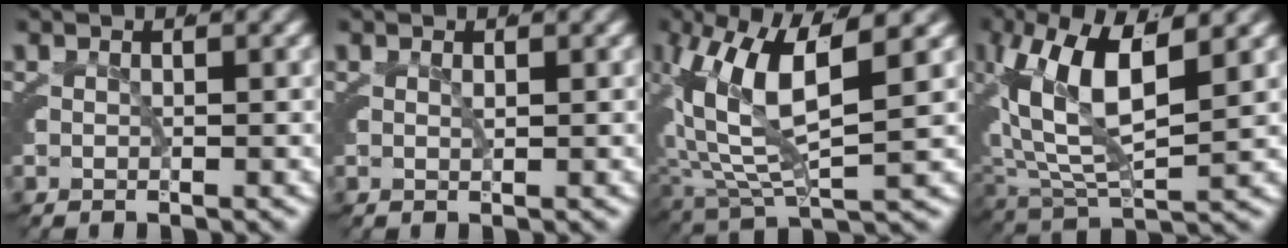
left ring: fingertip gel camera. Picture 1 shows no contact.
{"total": 0.7, "force": [0.4, -0.5, 0.4], "torque": [-0.007, -0.007, 0.011]}
{"total": 9.6, "force": [1.5, 4.4, 8.4], "torque": [-0.161, -0.012, 0.038]}
{"total": 10.1, "force": [2.3, 4.9, 8.6], "torque": [-0.166, -0.005, 0.047]}